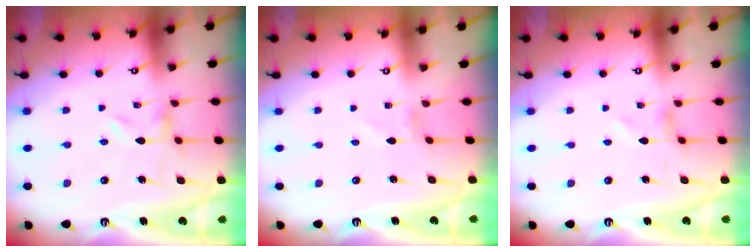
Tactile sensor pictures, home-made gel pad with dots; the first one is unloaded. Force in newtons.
{"total": 1.3, "press": 1.3, "slide": 0.1}
{"total": 0.7, "press": 0.6, "slide": 0.3}